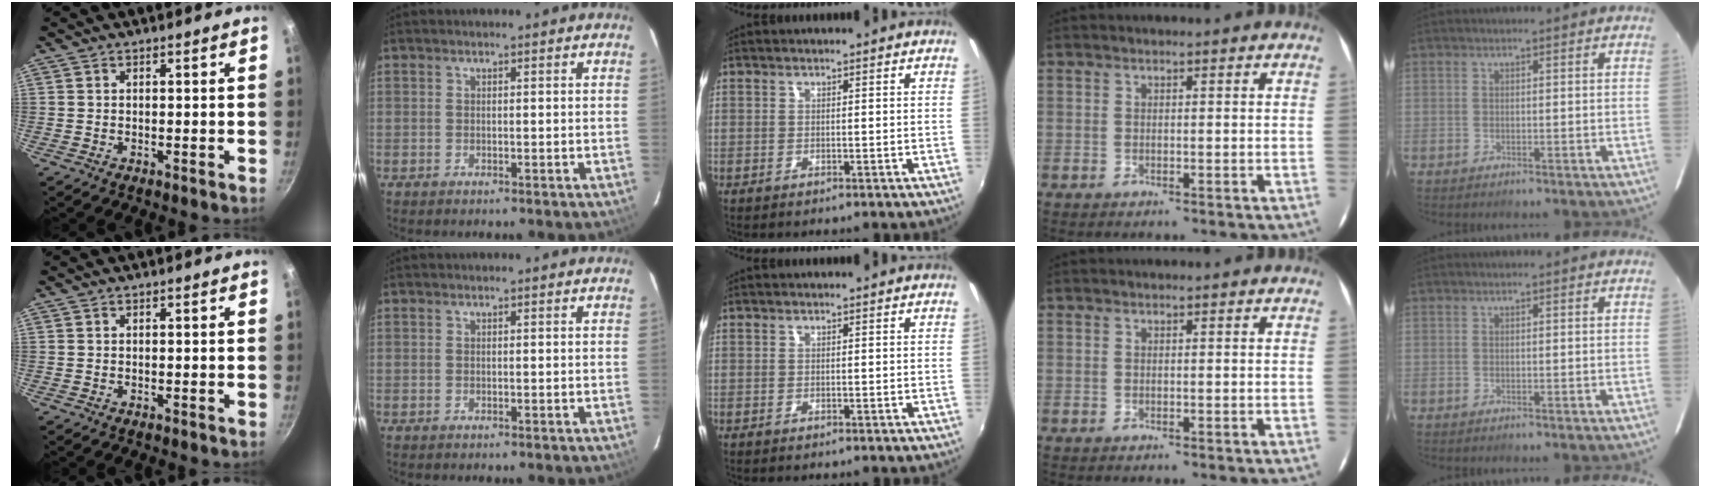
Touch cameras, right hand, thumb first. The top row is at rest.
{}